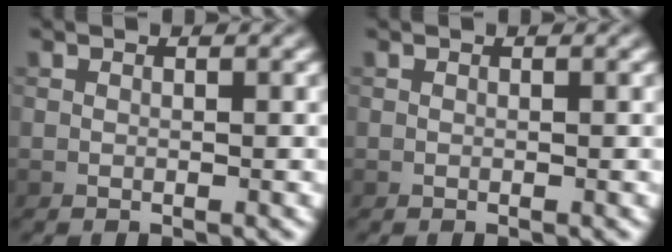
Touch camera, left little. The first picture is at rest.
{"total": 0.0}